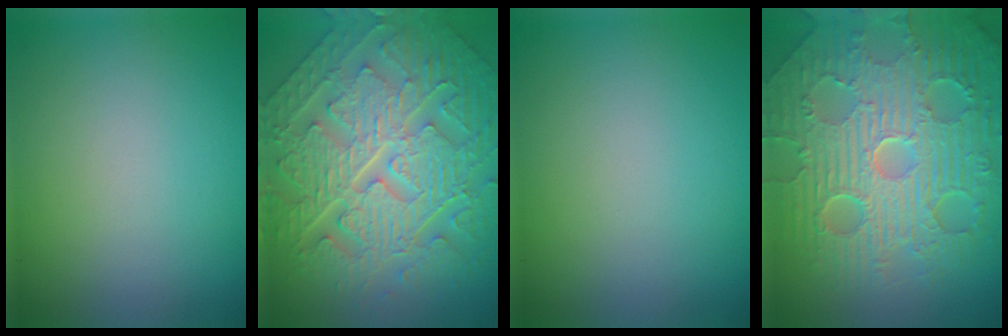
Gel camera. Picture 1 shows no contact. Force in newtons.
{"total": 11.4, "press": 7.8, "slide": 8.3}
{"total": 0.0}
{"total": 11.7, "press": 7.5, "slide": 9.0}